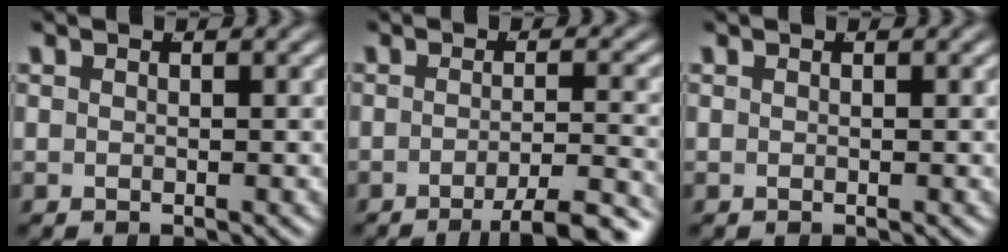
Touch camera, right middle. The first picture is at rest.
{"total": 5.6, "force": [-4.4, 0.6, 3.5], "torque": [-0.043, -0.009, -0.068]}
{"total": 0.0}